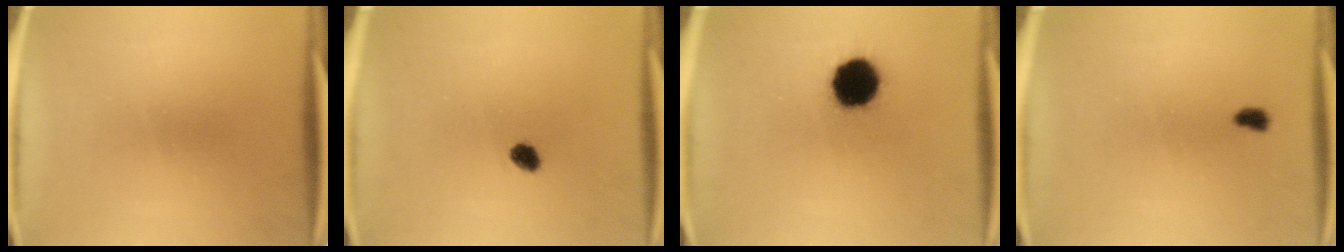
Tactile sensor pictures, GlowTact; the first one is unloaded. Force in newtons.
{"total": 2.2}
{"total": 13.5}
{"total": 1.3}